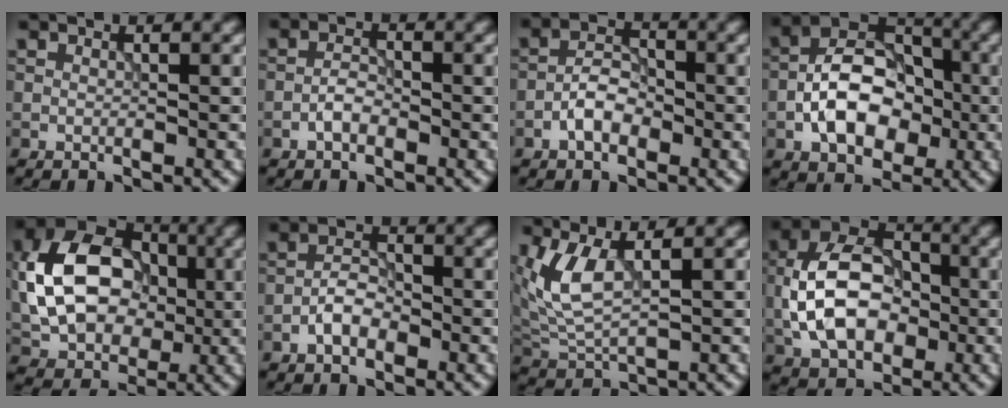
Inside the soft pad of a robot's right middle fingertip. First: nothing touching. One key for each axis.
{"total": 1.9, "fx": -1.0, "fy": 0.9, "fz": 1.3, "tx": -0.023, "ty": 0.007, "tz": -0.022}
{"total": 3.2, "fx": -1.5, "fy": 1.8, "fz": 2.2, "tx": -0.034, "ty": 0.012, "tz": -0.031}
{"total": 8.3, "fx": -2.1, "fy": 5.3, "fz": 5.9, "tx": -0.097, "ty": 0.017, "tz": -0.042}
{"total": 12.3, "fx": 0.4, "fy": 8.7, "fz": 8.7, "tx": -0.179, "ty": 0.012, "tz": 0.010}
{"total": 2.6, "fx": -1.3, "fy": 1.4, "fz": 1.8, "tx": -0.028, "ty": 0.010, "tz": -0.027}
{"total": 4.7, "fx": 1.6, "fy": 2.0, "fz": 3.9, "tx": -0.097, "ty": -0.002, "tz": 0.038}
{"total": 9.6, "fx": -1.4, "fy": 6.4, "fz": 7.0, "tx": -0.136, "ty": 0.021, "tz": -0.035}